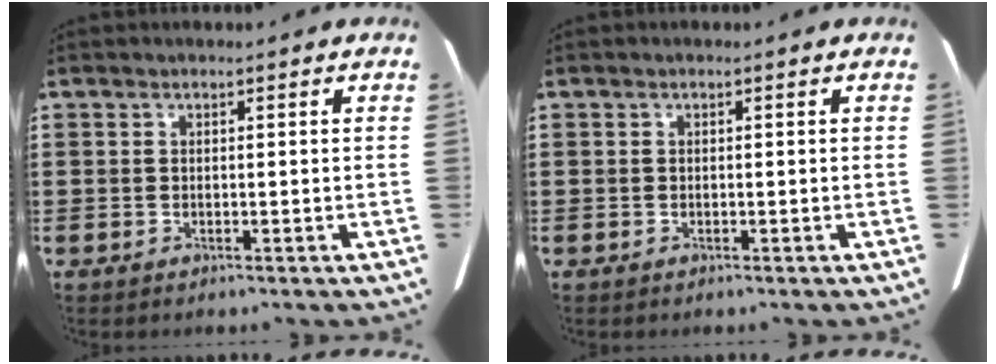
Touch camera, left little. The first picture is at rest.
{"total": 0.0}